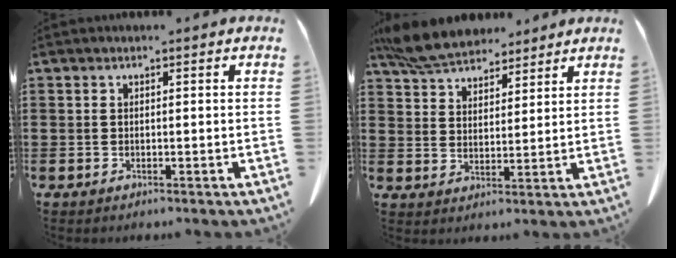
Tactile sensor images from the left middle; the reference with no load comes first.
{"total": 7.4, "force": [6.8, 2.0, 2.2], "torque": [-0.068, -0.017, 0.129]}